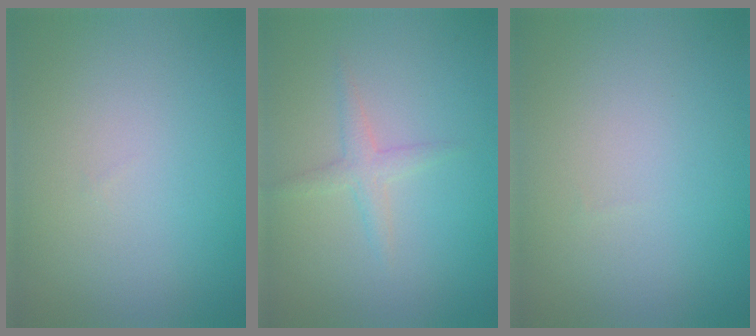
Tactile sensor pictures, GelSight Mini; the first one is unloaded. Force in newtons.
{"total": 1.6, "press": 1.6, "slide": 0.1}
{"total": 0.0}